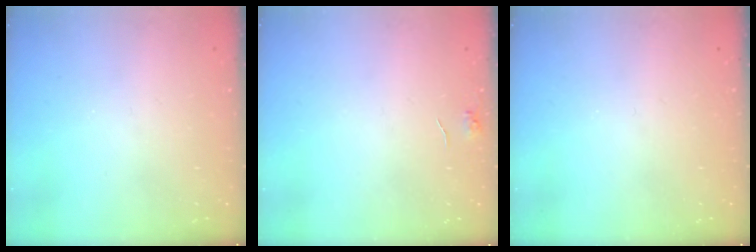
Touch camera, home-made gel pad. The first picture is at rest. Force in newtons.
{"total": 3.9, "press": 3.8, "slide": 0.5}
{"total": 0.0}